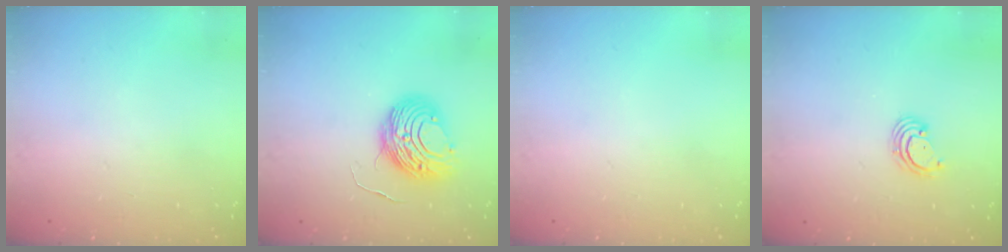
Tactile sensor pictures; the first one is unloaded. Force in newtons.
{"total": 9.7, "press": 9.7, "slide": 0.6}
{"total": 0.0}
{"total": 2.4, "press": 2.4, "slide": 0.2}